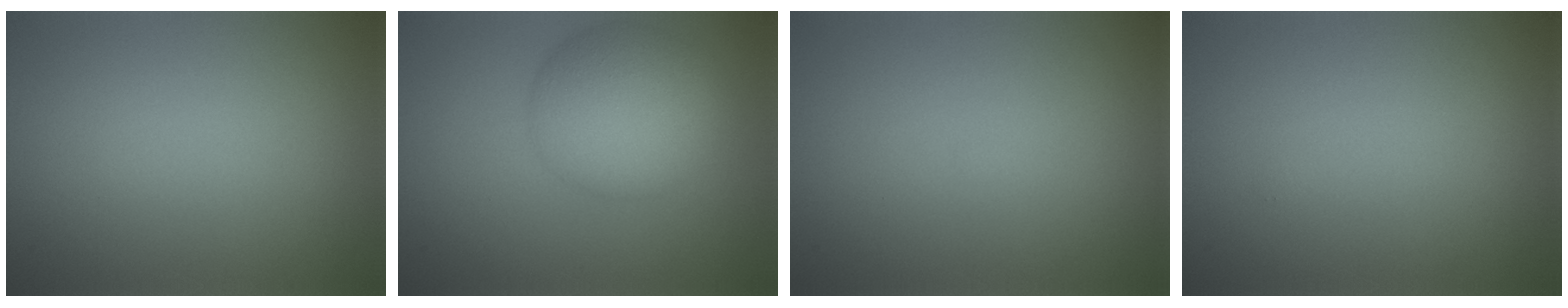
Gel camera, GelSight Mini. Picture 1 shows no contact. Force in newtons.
{"total": 7.0, "press": 7.0, "slide": 0.3}
{"total": 0.0}
{"total": 0.0}